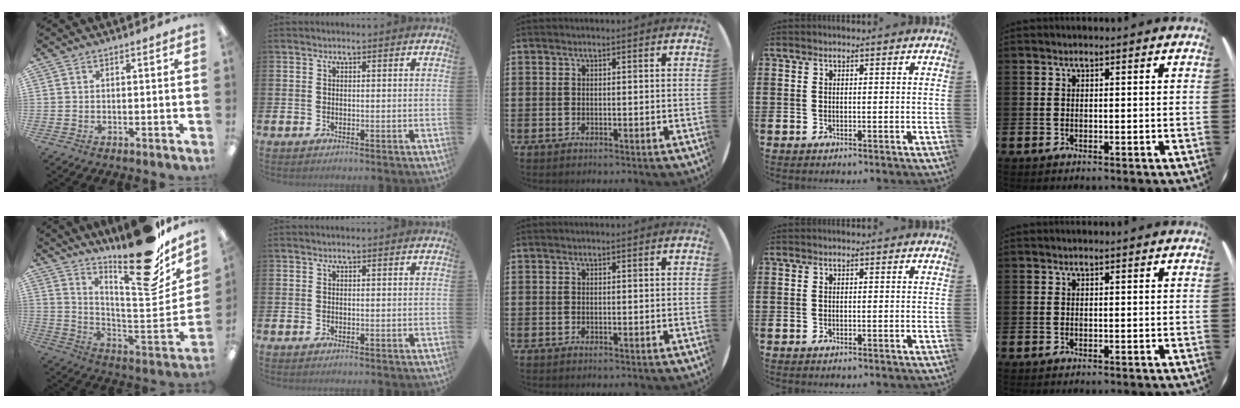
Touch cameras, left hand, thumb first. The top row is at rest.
{"thumb": {"total": 24.2, "force": [18.3, 5.1, 15.0], "torque": [-0.202, -0.139, 0.287]}}